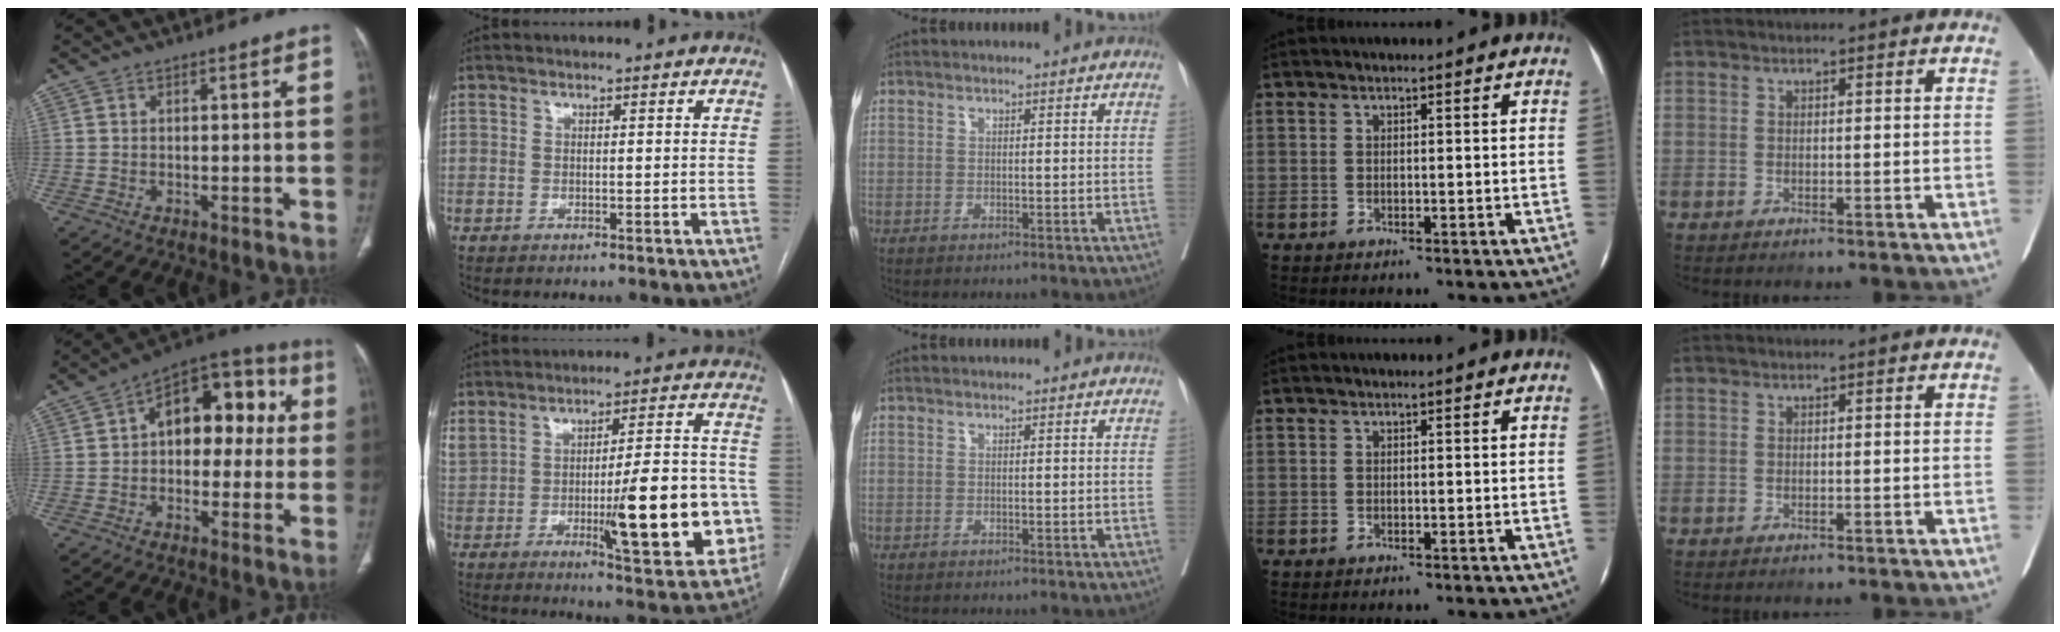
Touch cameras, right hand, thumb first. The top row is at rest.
{"thumb": {"total": 15.5, "force": [2.2, 9.6, 12.0], "torque": [-0.113, 0.046, 0.020]}, "index": {"total": 21.4, "force": [-1.9, 6.7, 20.2], "torque": [-0.300, 0.019, -0.003]}}